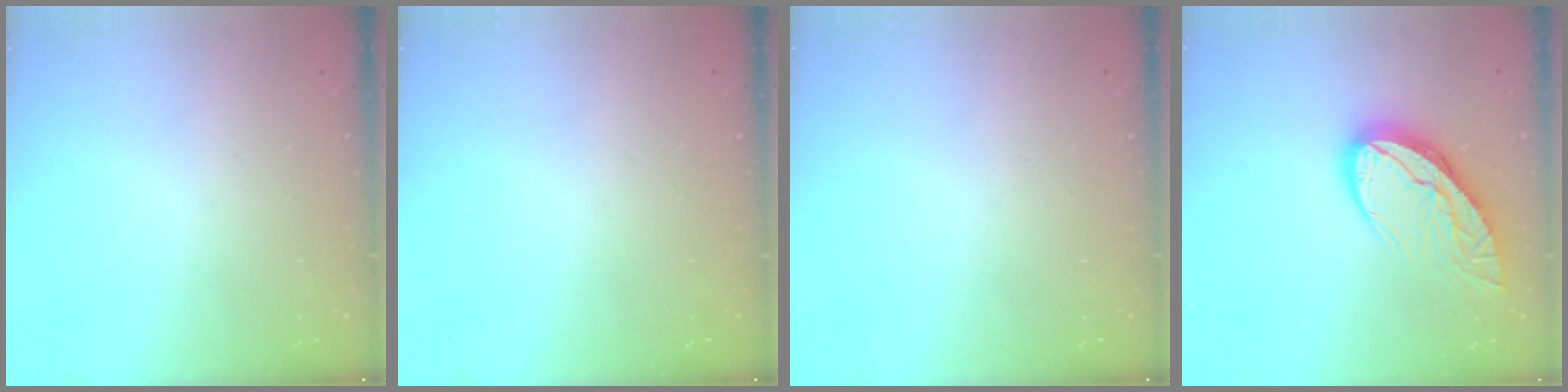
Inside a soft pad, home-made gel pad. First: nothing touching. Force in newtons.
{"total": 0.0}
{"total": 0.0}
{"total": 13.0, "press": 12.9, "slide": 1.1}